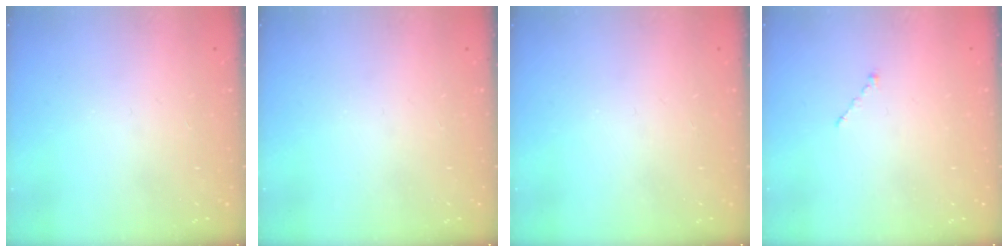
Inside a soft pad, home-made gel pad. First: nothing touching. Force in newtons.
{"total": 0.0}
{"total": 0.0}
{"total": 1.0, "press": 0.9, "slide": 0.3}